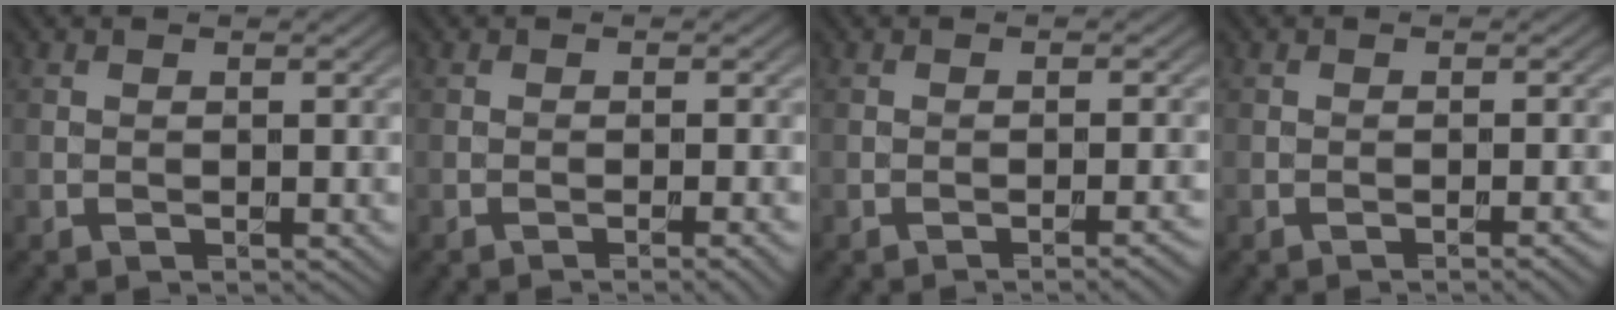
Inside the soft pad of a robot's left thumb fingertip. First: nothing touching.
{"total": 2.2, "force": [-1.0, 0.4, 2.0], "torque": [-0.023, 0.004, -0.020]}
{"total": 2.6, "force": [-1.4, 0.5, 2.1], "torque": [-0.025, 0.008, -0.025]}
{"total": 1.9, "force": [-0.9, 0.3, 1.6], "torque": [-0.017, 0.006, -0.017]}